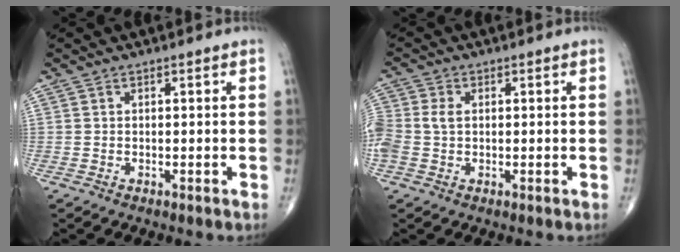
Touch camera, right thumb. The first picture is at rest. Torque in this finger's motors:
{"motor_torque": [0.22, 0.20, 0.48, 0.25, 0.13]}